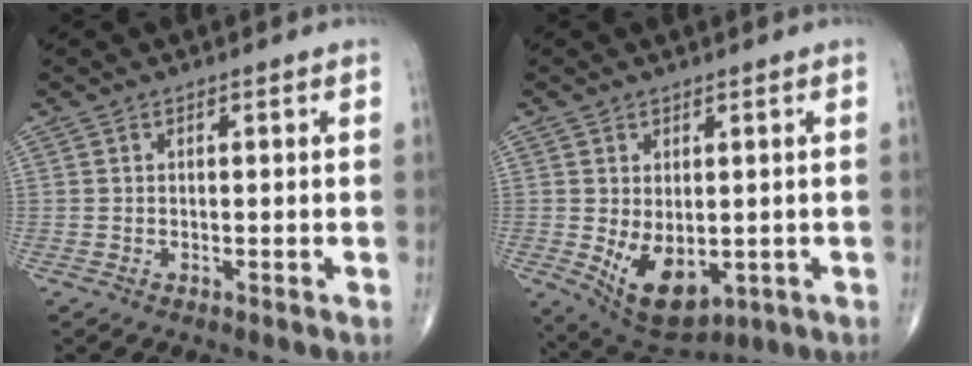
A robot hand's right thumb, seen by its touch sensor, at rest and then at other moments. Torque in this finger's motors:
{"motor_torque": [-0.19, 1.42, 0.51, 0.31, 0.00]}